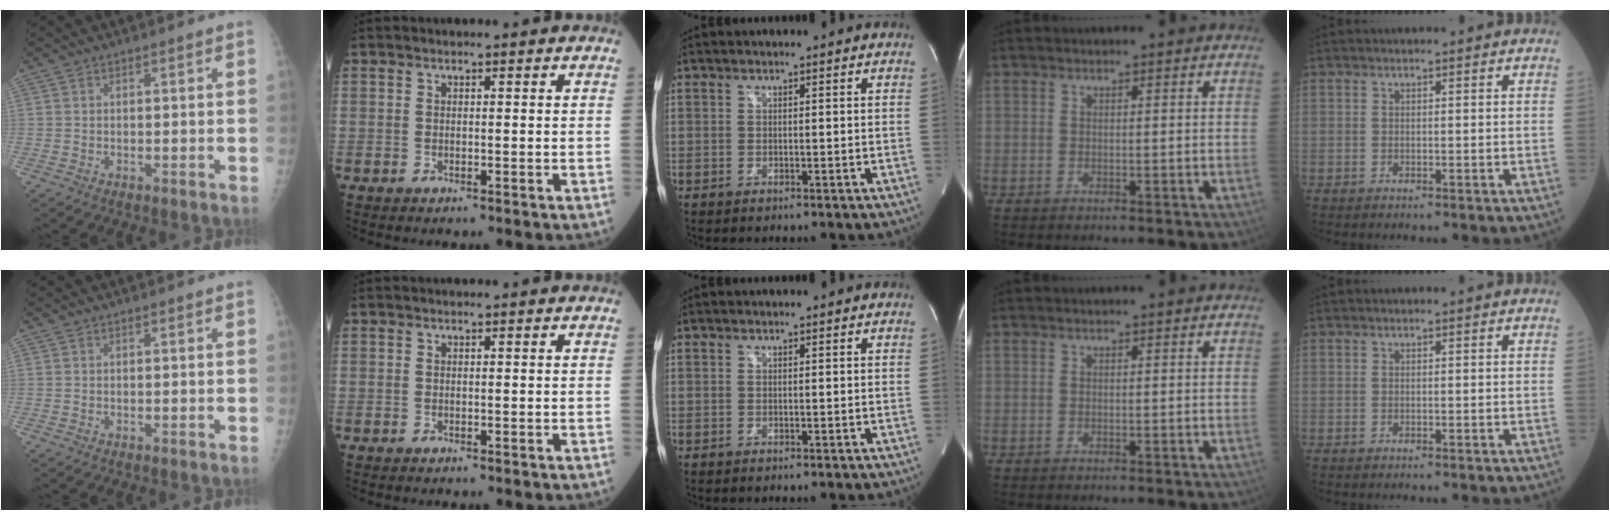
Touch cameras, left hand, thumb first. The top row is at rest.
{}